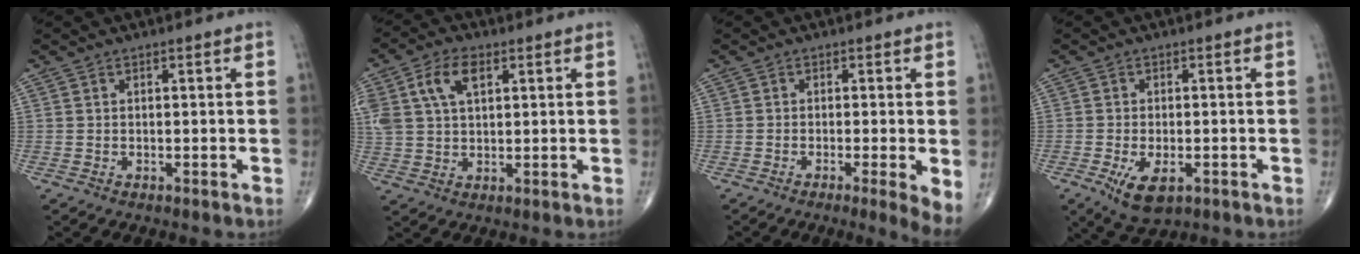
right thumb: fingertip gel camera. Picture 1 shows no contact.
{"total": 9.7, "force": [3.7, 5.6, 7.0], "torque": [-0.145, 0.004, 0.074]}
{"total": 4.4, "force": [-1.2, 0.3, 4.2], "torque": [-0.074, -0.012, -0.024]}
{"total": 5.3, "force": [-2.1, 2.5, 4.2], "torque": [-0.077, -0.005, -0.030]}